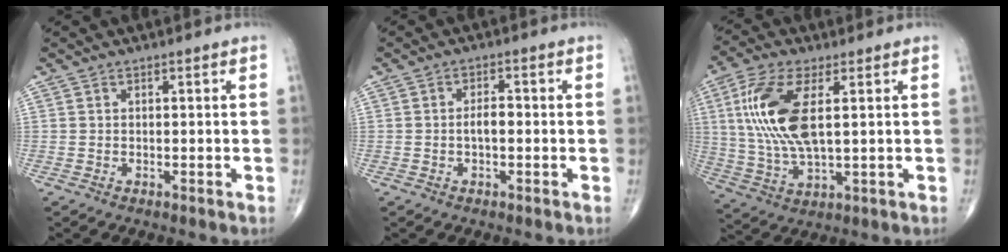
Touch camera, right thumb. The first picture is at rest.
{"total": 2.7, "force": [-0.5, 1.2, 2.3], "torque": [-0.038, 0.010, -0.010]}
{"total": 14.5, "force": [3.0, 5.9, 12.9], "torque": [-0.286, -0.006, 0.062]}